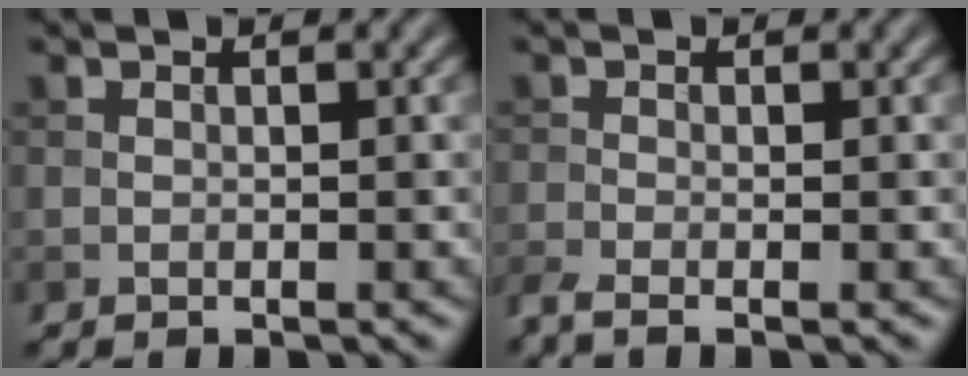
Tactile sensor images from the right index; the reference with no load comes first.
{"total": 2.3, "force": [-1.7, 0.5, 1.4], "torque": [-0.035, -0.016, -0.042]}